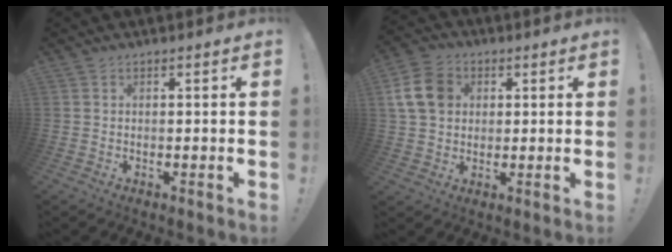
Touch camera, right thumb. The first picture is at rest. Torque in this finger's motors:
{"motor_torque": [0.20, 0.16, 0.78, 0.00, 0.03]}